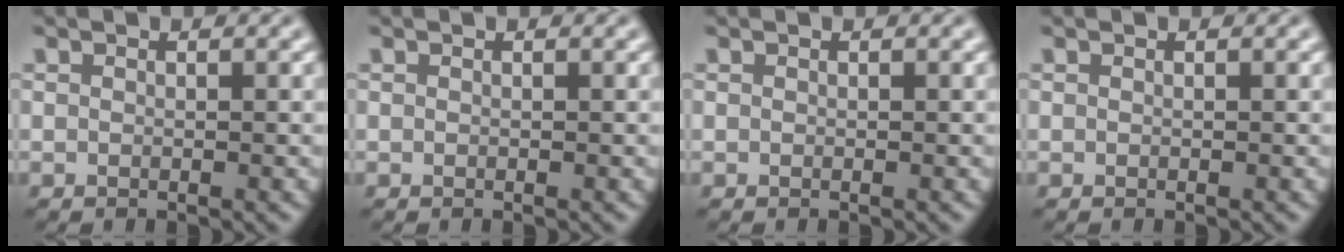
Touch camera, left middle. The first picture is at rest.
{"total": 0.0}
{"total": 0.0}
{"total": 0.0}